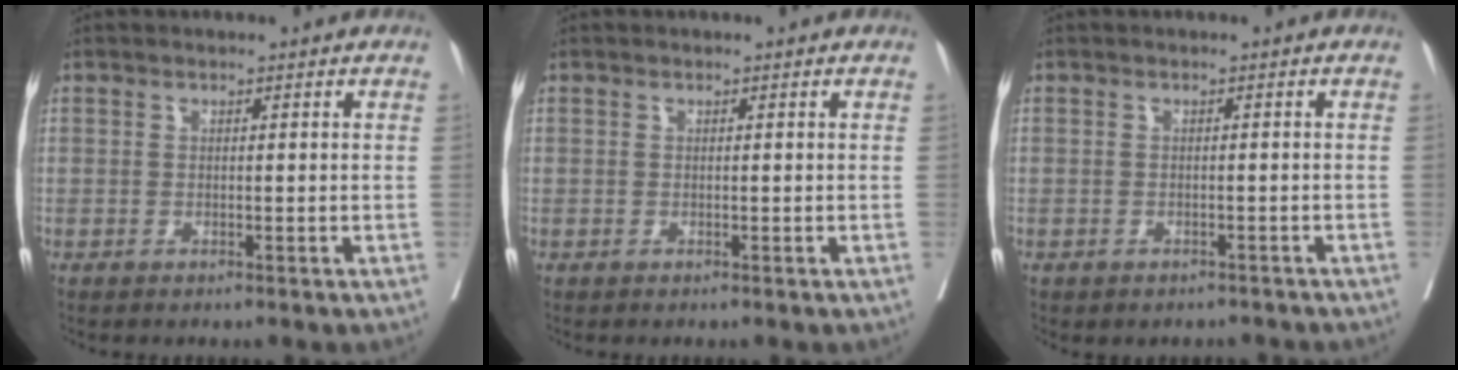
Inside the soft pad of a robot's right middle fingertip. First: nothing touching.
{"total": 0.0}
{"total": 2.6, "force": [-2.1, 1.5, 0.1], "torque": [0.002, 0.006, -0.031]}